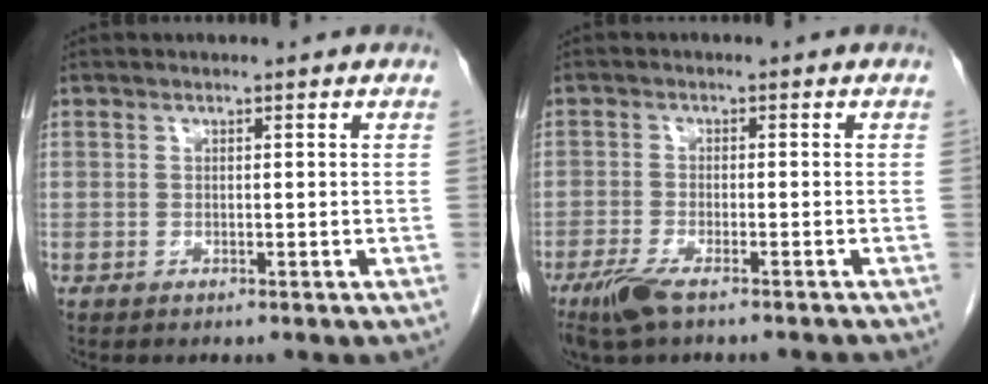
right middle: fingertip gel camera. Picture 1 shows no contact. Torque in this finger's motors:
{"motor_torque": [-0.04, -0.12, 0.08, 0.02]}